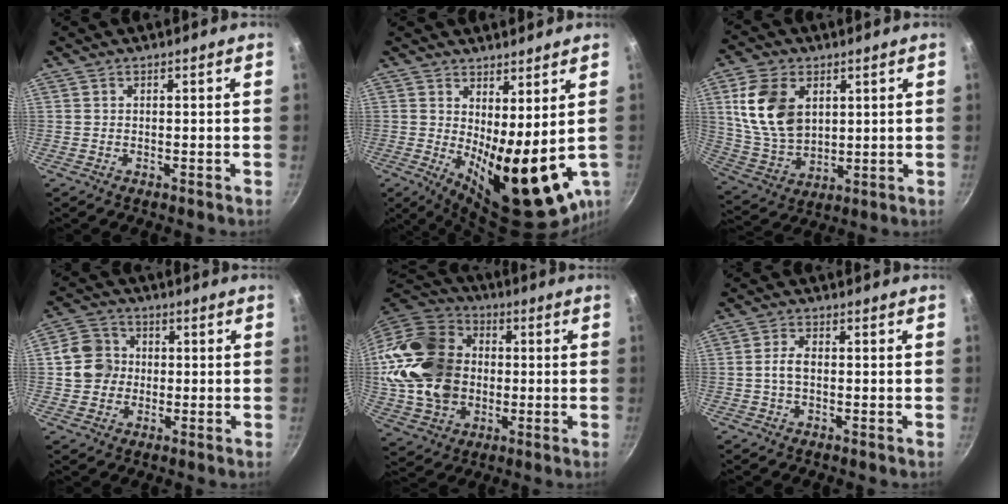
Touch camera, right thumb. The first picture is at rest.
{"total": 16.0, "force": [0.7, 5.8, 15.0], "torque": [-0.188, -0.030, 0.031]}
{"total": 14.3, "force": [4.0, 9.8, 9.7], "torque": [-0.164, -0.019, 0.090]}
{"total": 7.8, "force": [0.1, 7.1, 3.1], "torque": [-0.026, 0.013, -0.012]}
{"total": 24.0, "force": [0.6, 18.8, 14.9], "torque": [-0.270, 0.033, 0.019]}
{"total": 3.2, "force": [-0.3, 1.8, 2.6], "torque": [-0.049, 0.012, -0.010]}